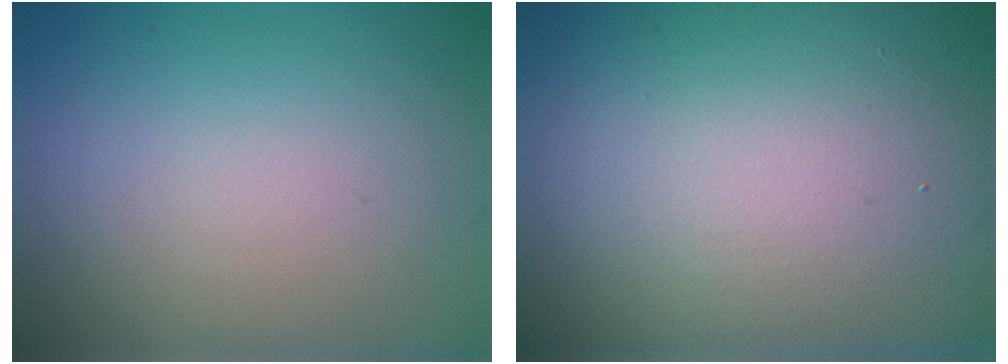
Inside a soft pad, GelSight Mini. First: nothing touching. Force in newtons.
{"total": 28.1, "press": 28.1, "slide": 0.8}